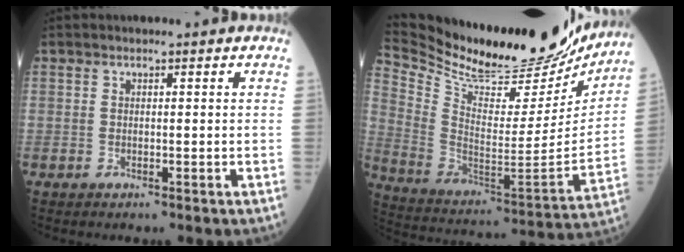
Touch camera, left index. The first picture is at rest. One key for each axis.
{"total": 30.2, "fx": 26.8, "fy": 6.8, "fz": 12.1, "tx": -0.226, "ty": -0.061, "tz": 0.393}